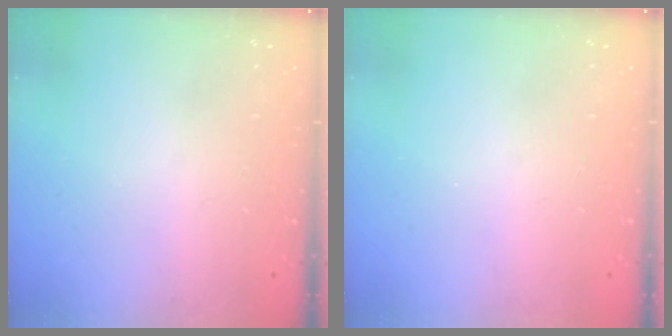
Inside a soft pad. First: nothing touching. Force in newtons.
{"total": 0.0}